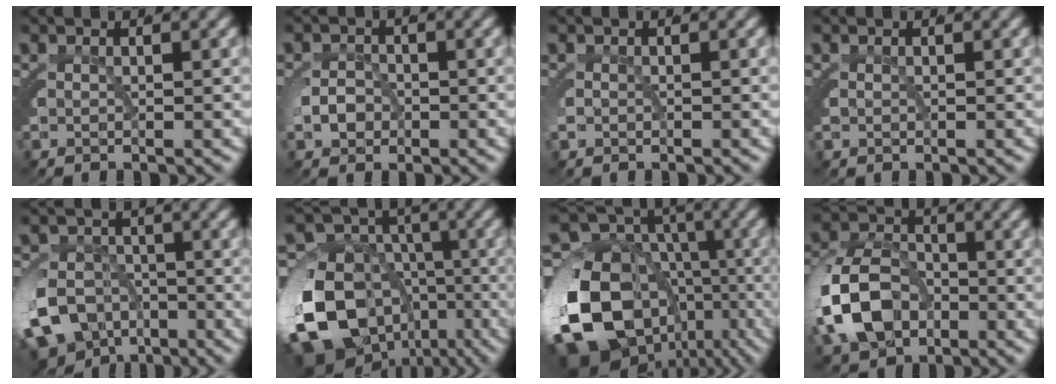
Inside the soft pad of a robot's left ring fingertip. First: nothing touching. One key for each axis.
{"total": 1.9, "fx": -0.8, "fy": 1.5, "fz": 0.9, "tx": -0.022, "ty": -0.002, "tz": -0.008}
{"total": 0.5, "fx": -0.3, "fy": 0.3, "fz": 0.3, "tx": -0.014, "ty": -0.002, "tz": -0.001}
{"total": 0.7, "fx": 0.0, "fy": 0.7, "fz": 0.3, "tx": -0.012, "ty": -0.003, "tz": 0.001}
{"total": 12.8, "fx": -6.1, "fy": 10.6, "fz": 3.7, "tx": -0.068, "ty": -0.048, "tz": -0.101}
{"total": 18.2, "fx": -4.7, "fy": 15.0, "fz": 9.4, "tx": -0.205, "ty": -0.081, "tz": -0.057}
{"total": 20.8, "fx": -4.7, "fy": 16.9, "fz": 11.2, "tx": -0.245, "ty": -0.086, "tz": -0.056}
{"total": 8.2, "fx": -2.3, "fy": 6.2, "fz": 4.9, "tx": -0.106, "ty": -0.026, "tz": -0.031}